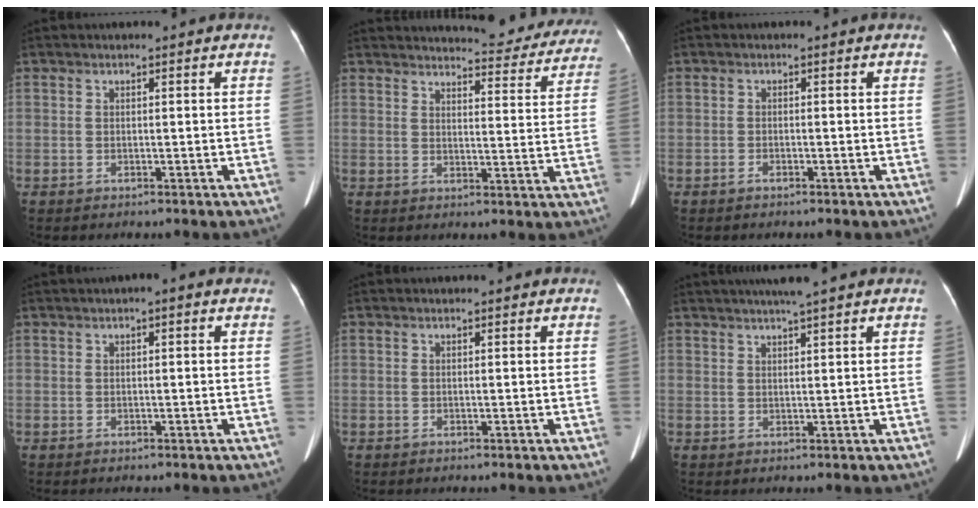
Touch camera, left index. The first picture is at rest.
{"total": 16.3, "force": [15.5, 2.8, 4.2], "torque": [-0.030, -0.047, 0.161]}
{"total": 0.7, "force": [-0.6, 0.3, 0.3], "torque": [-0.010, 0.000, -0.009]}
{"total": 1.4, "force": [0.6, 0.3, 1.2], "torque": [-0.020, 0.008, 0.001]}
{"total": 0.0}
{"total": 5.3, "force": [4.3, -0.6, 3.0], "torque": [-0.050, 0.018, 0.065]}